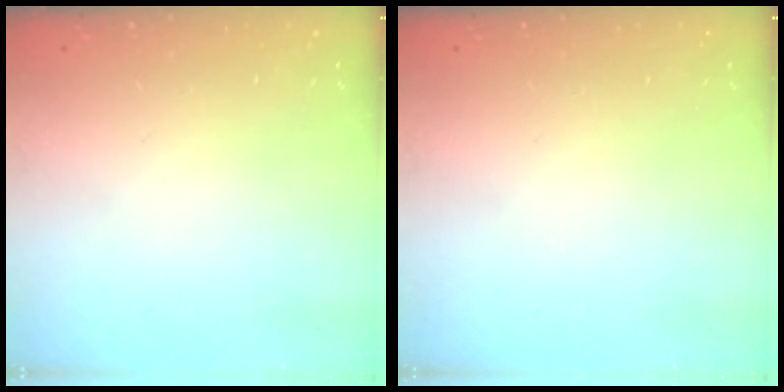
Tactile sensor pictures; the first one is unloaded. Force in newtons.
{"total": 0.0}